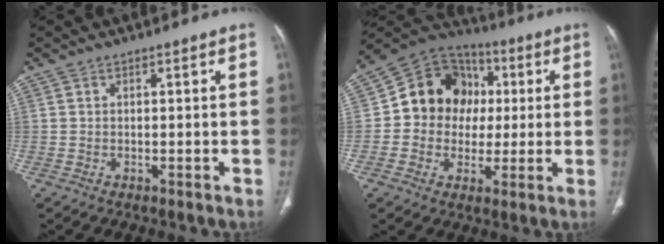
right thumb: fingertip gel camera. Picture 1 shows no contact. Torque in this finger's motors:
{"motor_torque": [1.44, 1.76, 0.61, -0.85, 0.05]}